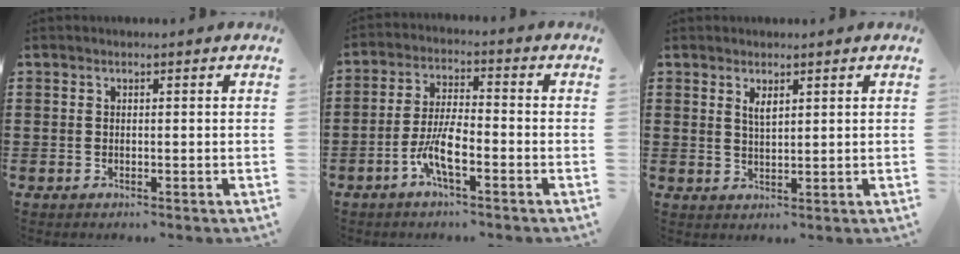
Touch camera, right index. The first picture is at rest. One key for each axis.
{"total": 6.7, "fx": -3.2, "fy": 1.6, "fz": 5.7, "tx": -0.136, "ty": -0.014, "tz": -0.065}
{"total": 1.9, "fx": 1.2, "fy": 0.6, "fz": 1.3, "tx": -0.027, "ty": 0.003, "tz": 0.021}